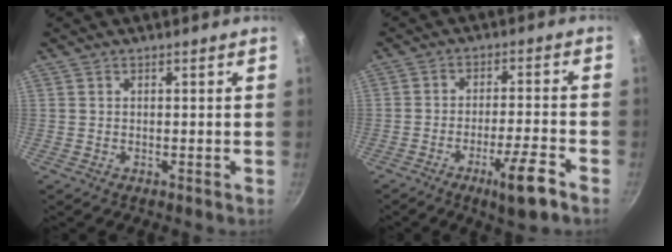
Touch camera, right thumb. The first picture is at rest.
{"total": 8.9, "force": [-5.1, 1.1, 7.3], "torque": [-0.118, 0.028, -0.078]}